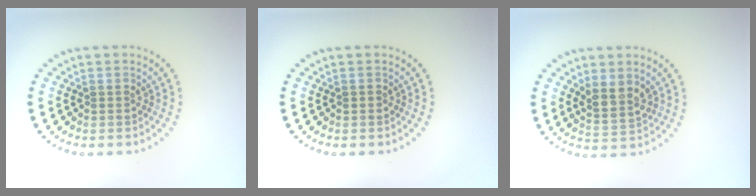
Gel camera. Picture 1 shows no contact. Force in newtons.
{"total": 0.6, "press": 0.6, "slide": 0.1}
{"total": 2.4, "press": 2.1, "slide": 1.1}